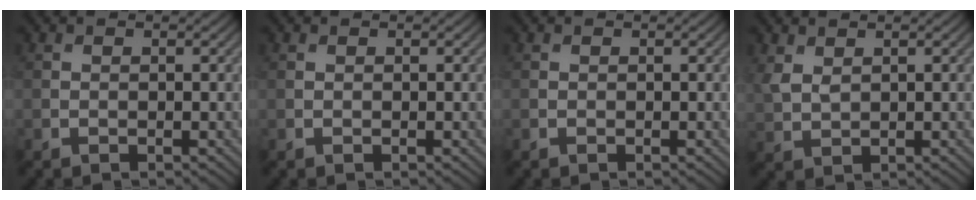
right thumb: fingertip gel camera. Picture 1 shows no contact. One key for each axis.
{"total": 0.0}
{"total": 0.0}
{"total": 2.5, "fx": 1.4, "fy": 1.3, "fz": 1.6, "tx": -0.048, "ty": -0.001, "tz": 0.034}